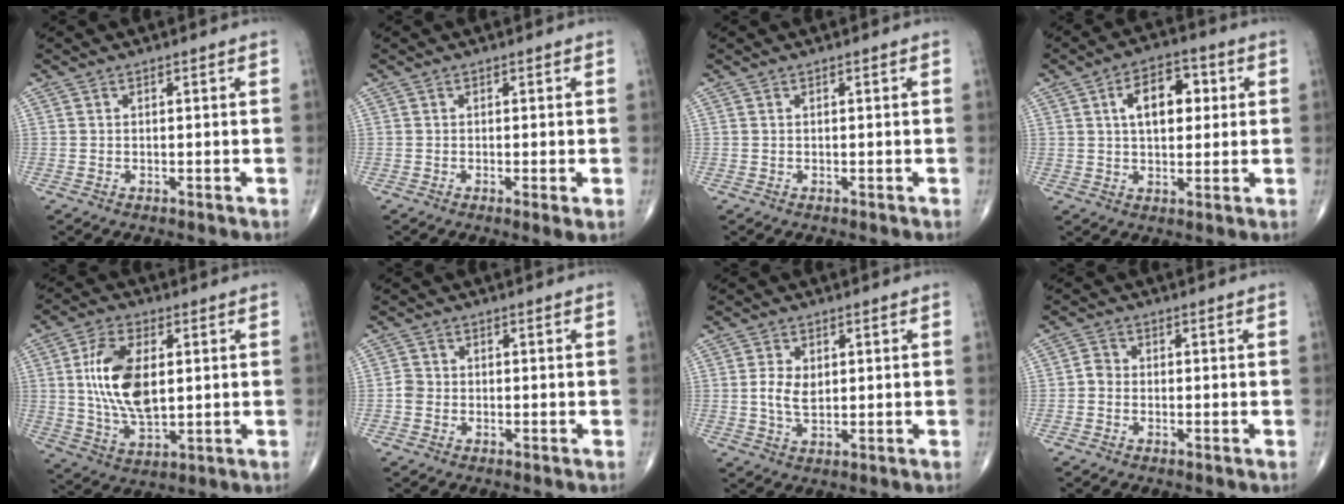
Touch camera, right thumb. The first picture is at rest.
{"total": 1.9, "force": [-0.4, 0.2, 1.8], "torque": [-0.038, -0.008, -0.010]}
{"total": 0.0}
{"total": 10.0, "force": [2.4, 5.8, 7.8], "torque": [-0.095, 0.009, 0.033]}
{"total": 13.6, "force": [2.0, 7.2, 11.4], "torque": [-0.210, -0.009, 0.040]}
{"total": 1.9, "force": [-0.6, 1.7, 0.7], "torque": [-0.006, 0.006, -0.017]}
{"total": 4.5, "force": [0.6, 2.8, 3.5], "torque": [-0.066, -0.004, 0.013]}
{"total": 2.1, "force": [-0.6, 1.7, 1.0], "torque": [-0.008, 0.005, -0.020]}